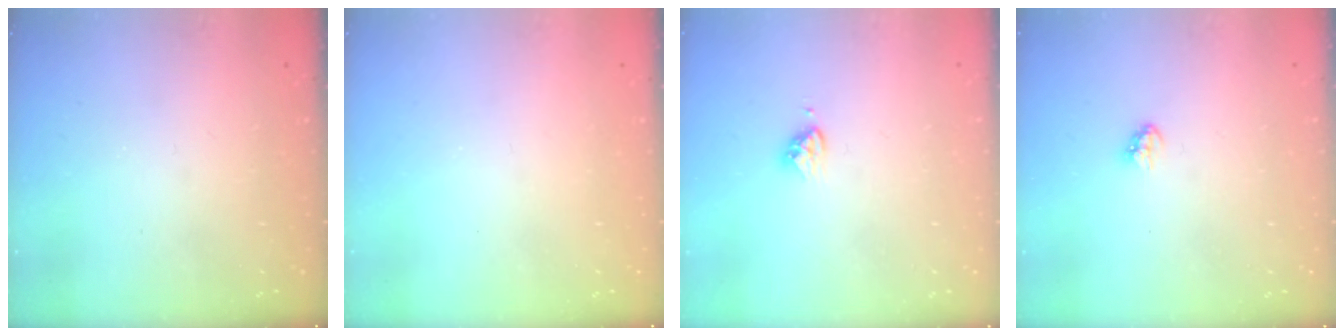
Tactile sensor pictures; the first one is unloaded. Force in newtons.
{"total": 0.0}
{"total": 3.6, "press": 3.5, "slide": 0.7}
{"total": 3.1, "press": 3.1, "slide": 0.2}